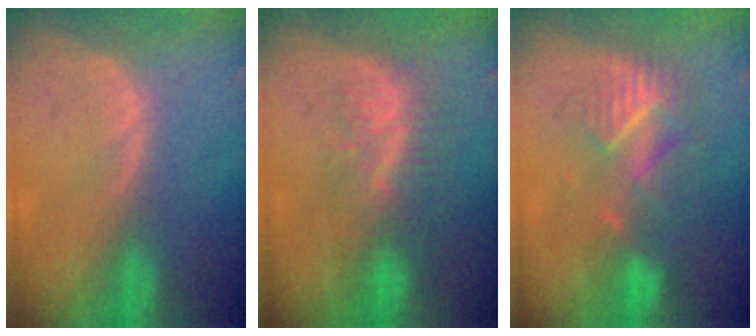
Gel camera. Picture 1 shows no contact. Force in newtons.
{"total": 8.2, "press": 7.2, "slide": 3.8}
{"total": 9.0, "press": 7.9, "slide": 4.4}